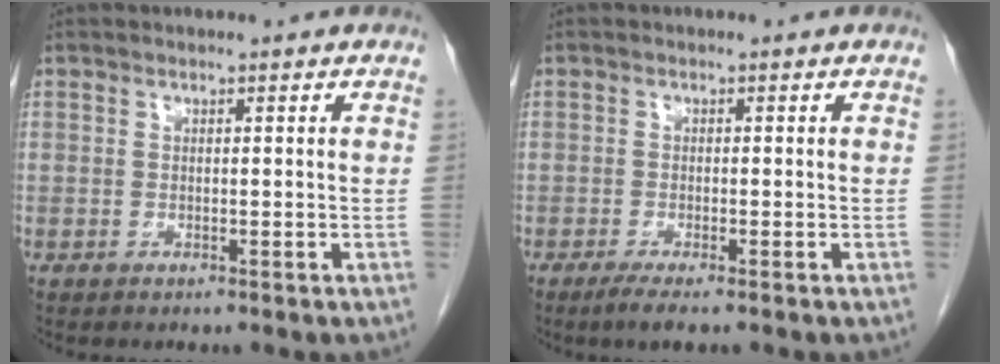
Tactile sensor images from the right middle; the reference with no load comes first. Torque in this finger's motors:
{"motor_torque": [0.43, -0.28, 0.05, 0.03]}